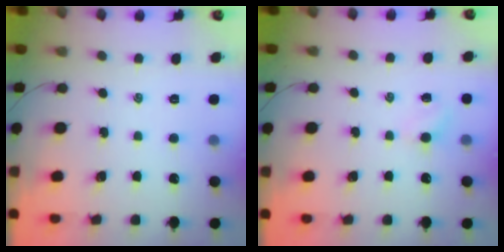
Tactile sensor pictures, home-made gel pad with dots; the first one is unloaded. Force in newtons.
{"total": 2.8, "press": 2.6, "slide": 1.0}